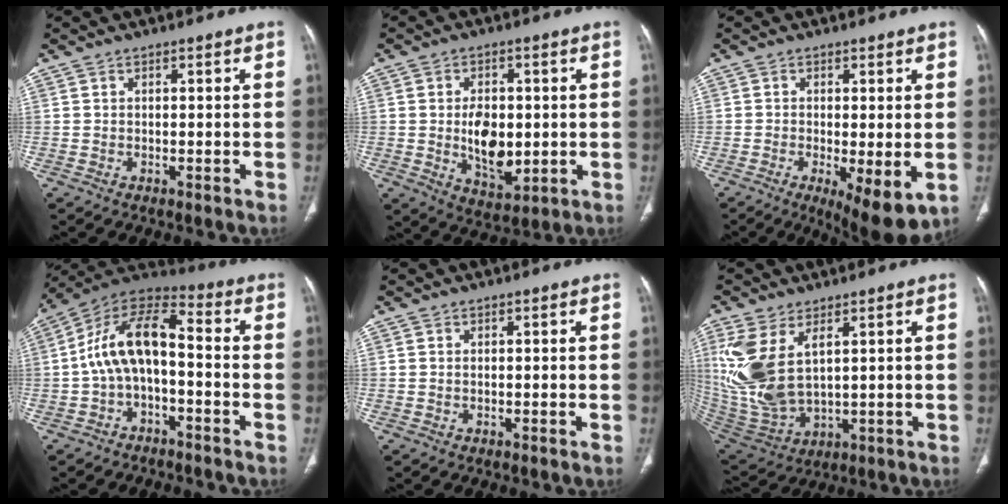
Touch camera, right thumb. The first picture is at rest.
{"total": 9.9, "force": [-0.3, 6.0, 7.9], "torque": [-0.105, -0.009, 0.007]}
{"total": 9.2, "force": [-2.5, 2.8, 8.4], "torque": [-0.125, -0.023, -0.034]}
{"total": 12.6, "force": [-1.7, 6.5, 10.6], "torque": [-0.187, 0.059, -0.039]}
{"total": 0.0}
{"total": 14.8, "force": [4.6, 7.8, 11.7], "torque": [-0.263, -0.015, 0.115]}